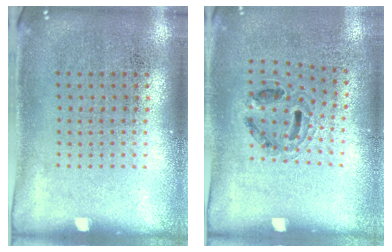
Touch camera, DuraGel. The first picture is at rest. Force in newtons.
{"total": 1.0, "press": 0.8, "slide": 0.5}